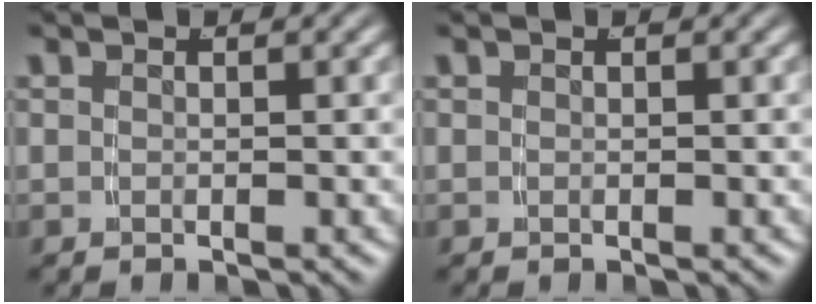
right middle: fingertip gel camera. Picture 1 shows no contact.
{"total": 0.0}